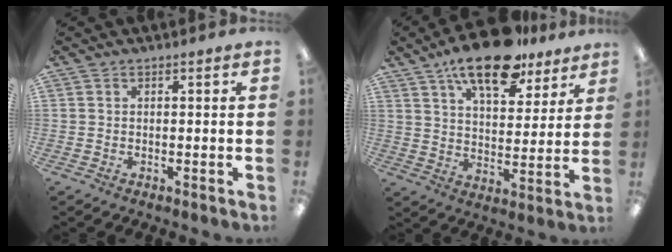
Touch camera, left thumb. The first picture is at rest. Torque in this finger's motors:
{"motor_torque": [0.36, 0.44, 1.60, -1.17, 0.19]}